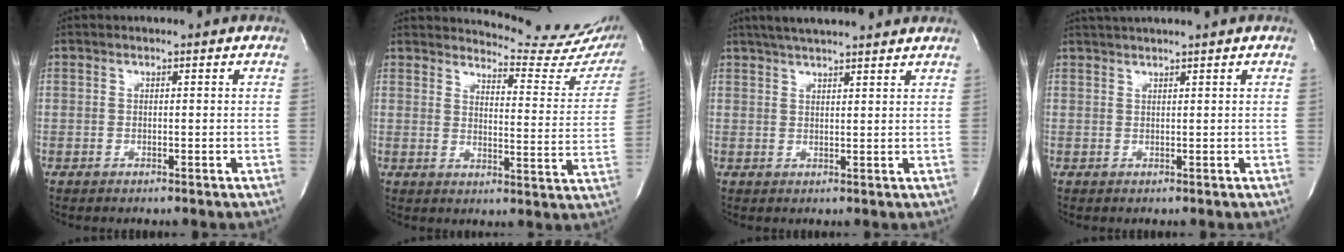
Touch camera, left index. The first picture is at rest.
{"total": 15.8, "force": [15.3, 1.7, 3.2], "torque": [-0.036, -0.101, 0.159]}
{"total": 10.3, "force": [9.1, 0.9, 4.9], "torque": [-0.081, 0.027, 0.120]}
{"total": 3.6, "force": [3.3, -0.8, 1.4], "torque": [-0.020, 0.019, 0.055]}